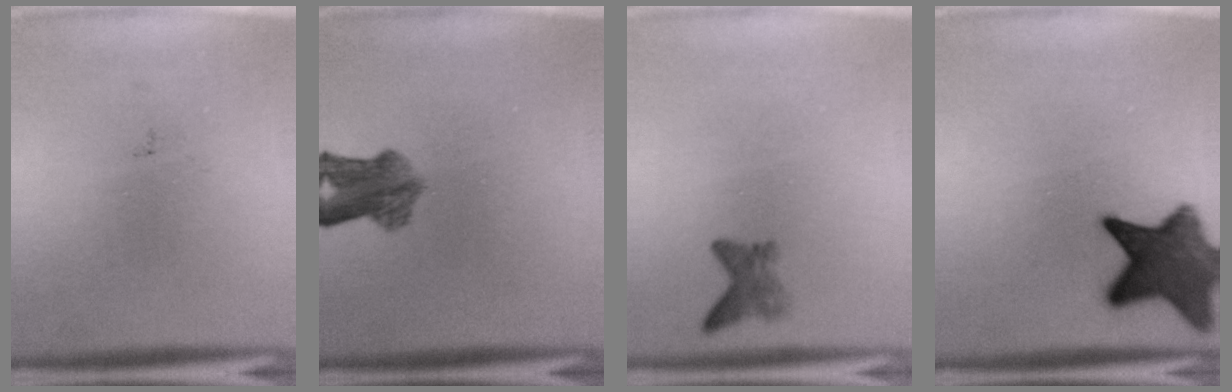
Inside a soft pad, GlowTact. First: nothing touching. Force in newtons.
{"total": 5.7}
{"total": 2.0}
{"total": 11.8}